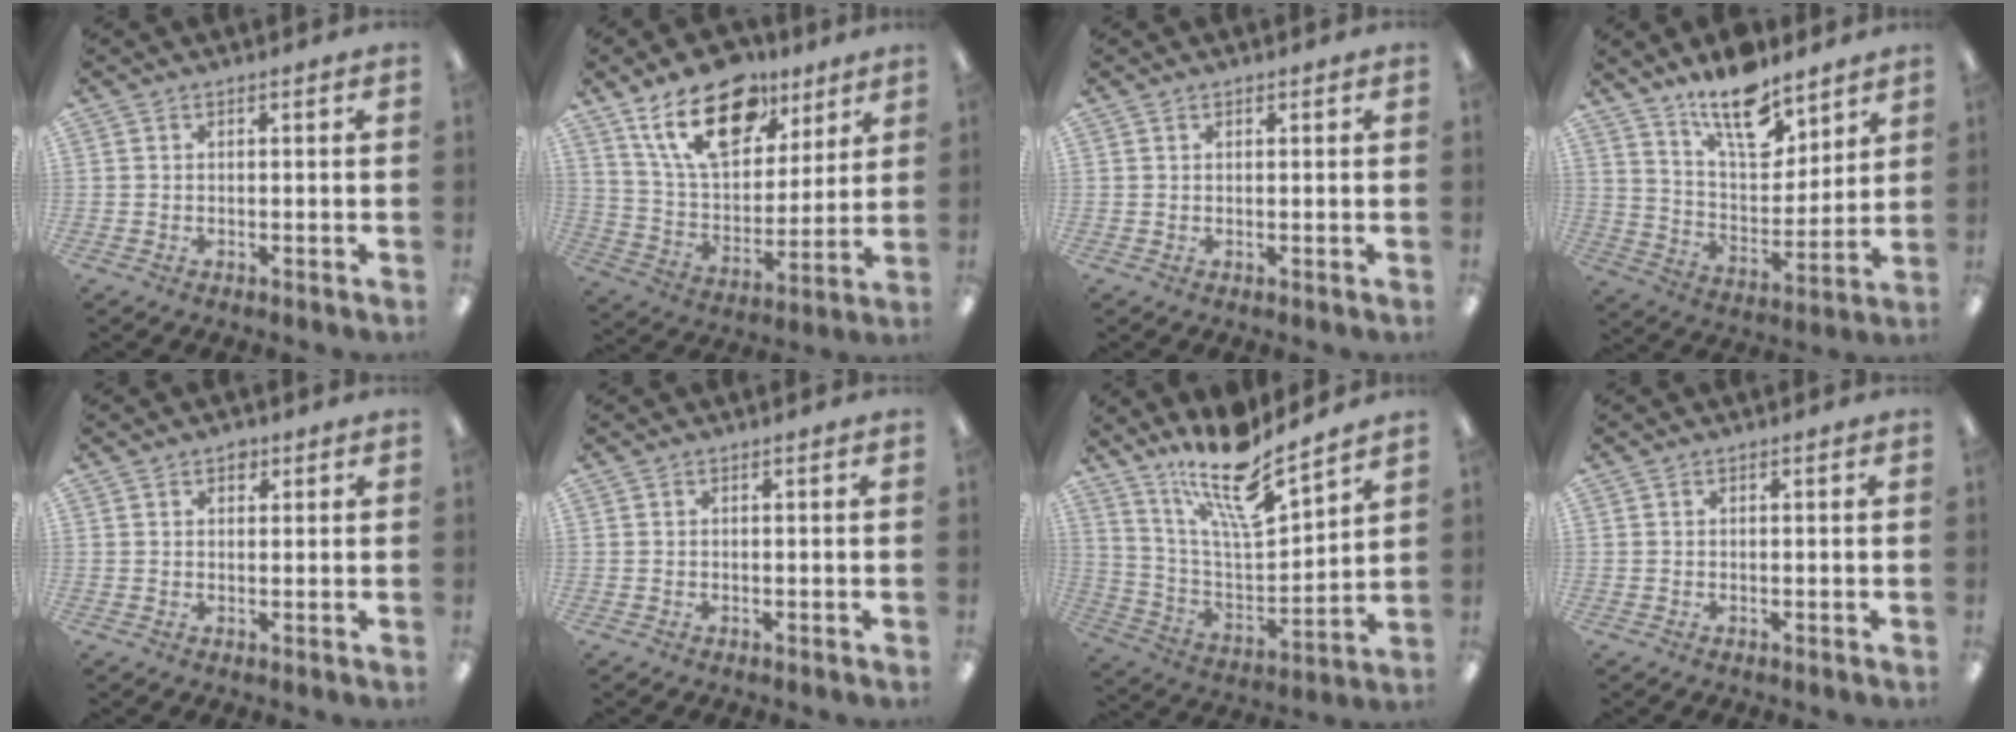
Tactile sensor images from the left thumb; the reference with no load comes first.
{"total": 20.9, "force": [12.3, 11.5, 12.5], "torque": [-0.202, -0.050, 0.217]}
{"total": 0.6, "force": [0.5, 0.3, 0.2], "torque": [0.004, -0.002, 0.006]}
{"total": 15.1, "force": [11.6, 6.1, 7.5], "torque": [-0.117, -0.076, 0.203]}
{"total": 2.3, "force": [1.5, 1.4, 1.0], "torque": [0.003, -0.007, 0.022]}
{"total": 0.0}
{"total": 16.5, "force": [13.1, 3.6, 9.4], "torque": [-0.178, -0.092, 0.222]}
{"total": 0.0}